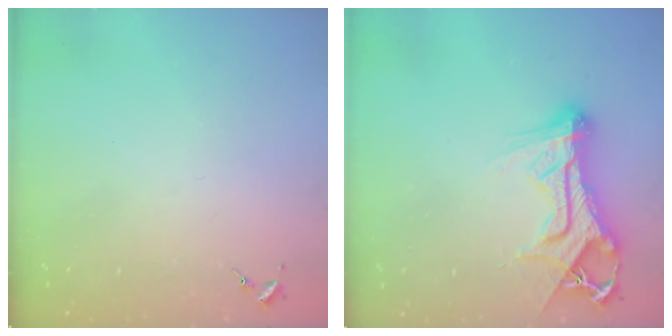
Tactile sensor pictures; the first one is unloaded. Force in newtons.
{"total": 15.2, "press": 15.1, "slide": 1.4}